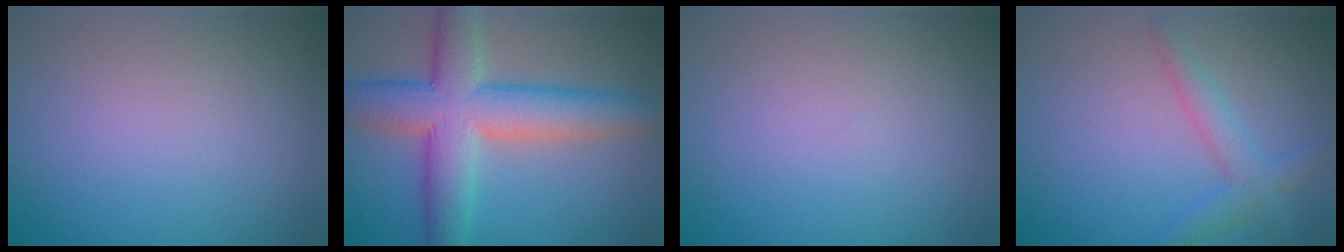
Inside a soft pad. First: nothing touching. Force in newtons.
{"total": 8.9, "press": 8.9, "slide": 0.3}
{"total": 0.0}
{"total": 2.6, "press": 2.6, "slide": 0.2}